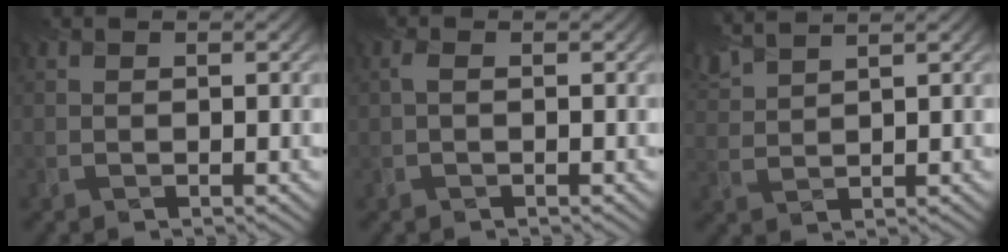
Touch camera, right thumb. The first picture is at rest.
{"total": 1.0, "force": [0.2, 0.3, 1.0], "torque": [-0.025, 0.005, 0.000]}
{"total": 5.1, "force": [4.3, 0.9, 2.7], "torque": [-0.069, 0.023, 0.088]}